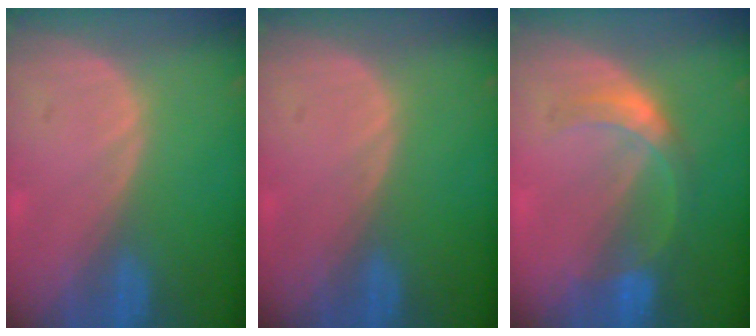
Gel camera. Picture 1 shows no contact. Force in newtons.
{"total": 0.0}
{"total": 5.6, "press": 5.2, "slide": 2.1}